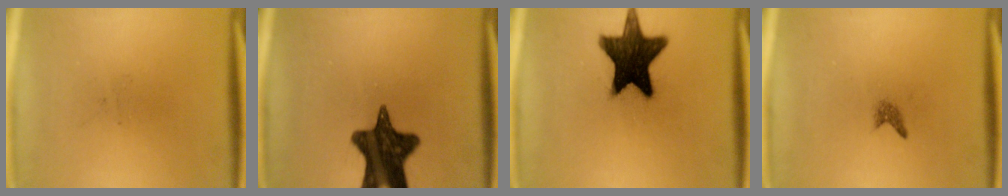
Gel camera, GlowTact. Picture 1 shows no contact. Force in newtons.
{"total": 14.2}
{"total": 15.8}
{"total": 0.9}